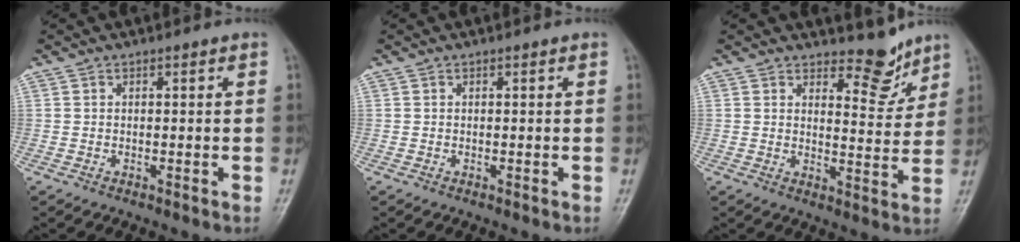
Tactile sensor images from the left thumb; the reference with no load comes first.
{"total": 0.0}
{"total": 6.4, "force": [5.4, 2.5, 2.3], "torque": [-0.005, -0.050, 0.083]}